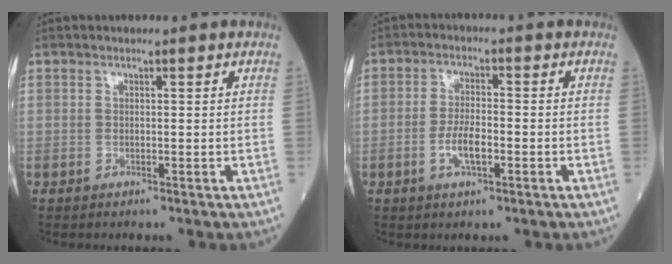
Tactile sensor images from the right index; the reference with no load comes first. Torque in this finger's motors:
{"motor_torque": [0.28, 0.04, 0.13, 0.03]}